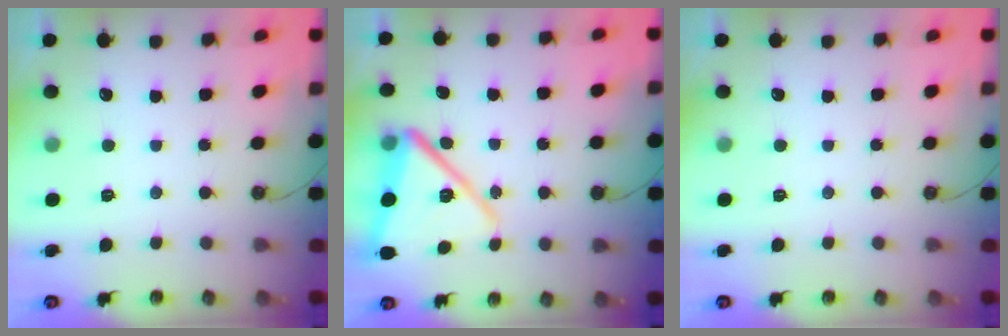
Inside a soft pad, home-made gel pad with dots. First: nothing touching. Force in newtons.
{"total": 15.2, "press": 14.9, "slide": 2.6}
{"total": 0.0}